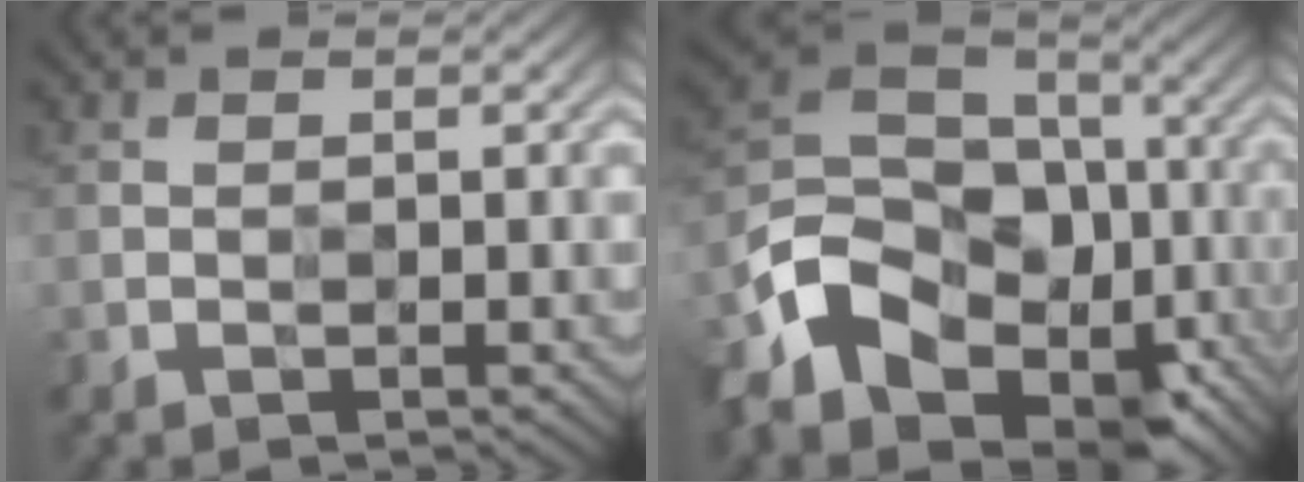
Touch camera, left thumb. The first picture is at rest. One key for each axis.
{"total": 16.7, "fx": -8.3, "fy": 11.4, "fz": 9.0, "tx": -0.227, "ty": -0.036, "tz": -0.146}